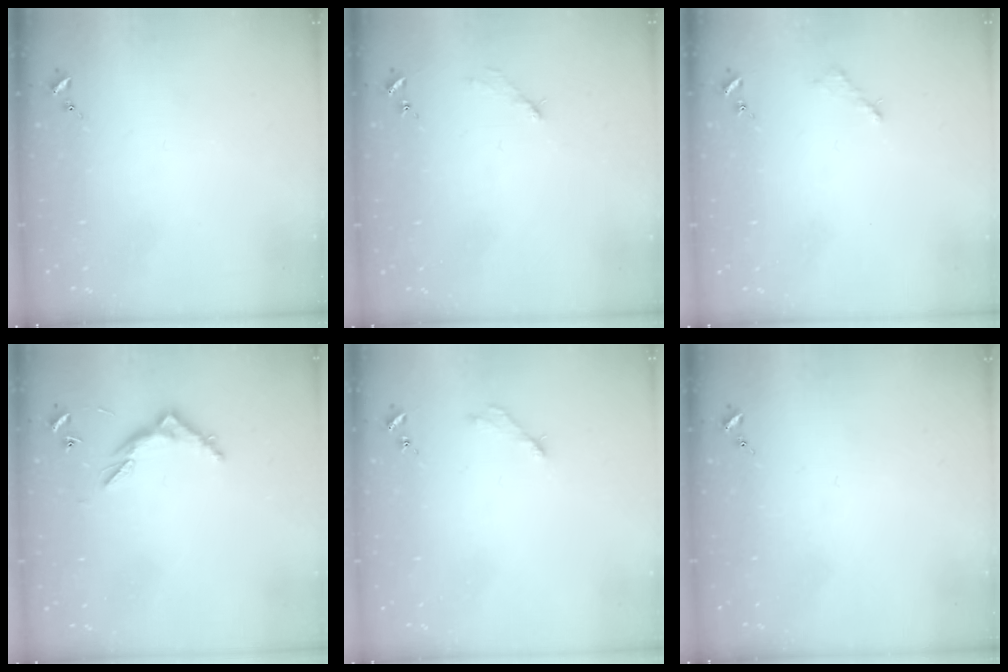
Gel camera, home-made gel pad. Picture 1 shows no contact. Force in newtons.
{"total": 2.6, "press": 2.6, "slide": 0.3}
{"total": 2.6, "press": 2.5, "slide": 0.3}
{"total": 6.1, "press": 6.1, "slide": 0.4}
{"total": 2.8, "press": 2.8, "slide": 0.4}
{"total": 0.0}